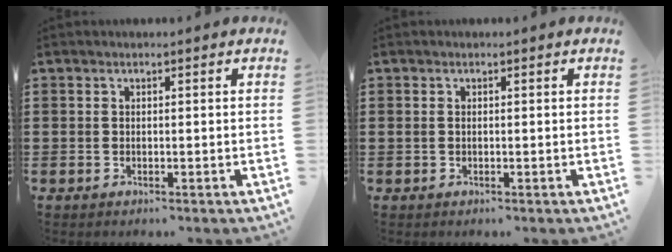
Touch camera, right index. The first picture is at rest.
{"total": 0.0}